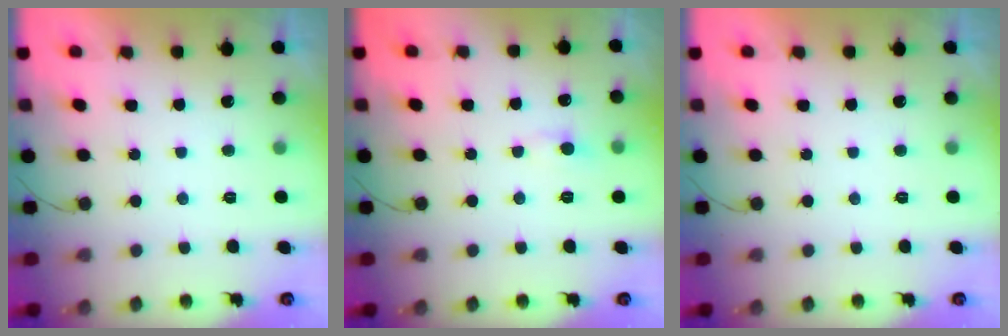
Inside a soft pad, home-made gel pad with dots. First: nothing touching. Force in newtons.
{"total": 3.5, "press": 3.5, "slide": 0.4}
{"total": 0.0}